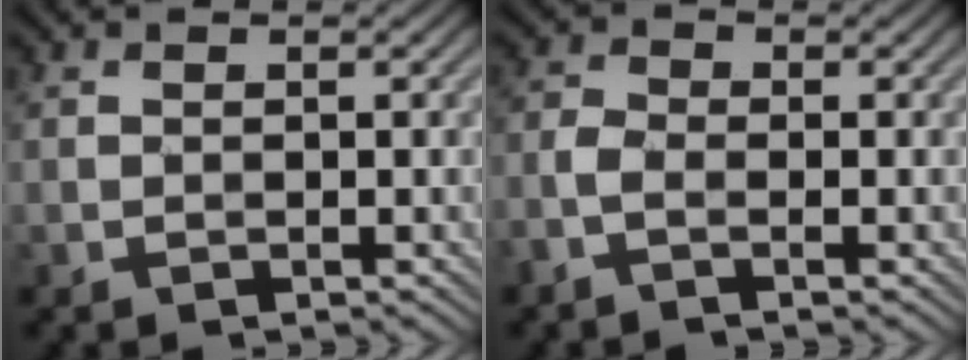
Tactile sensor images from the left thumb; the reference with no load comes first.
{"total": 2.2, "force": [-1.3, 1.0, 1.6], "torque": [-0.043, 0.005, -0.034]}